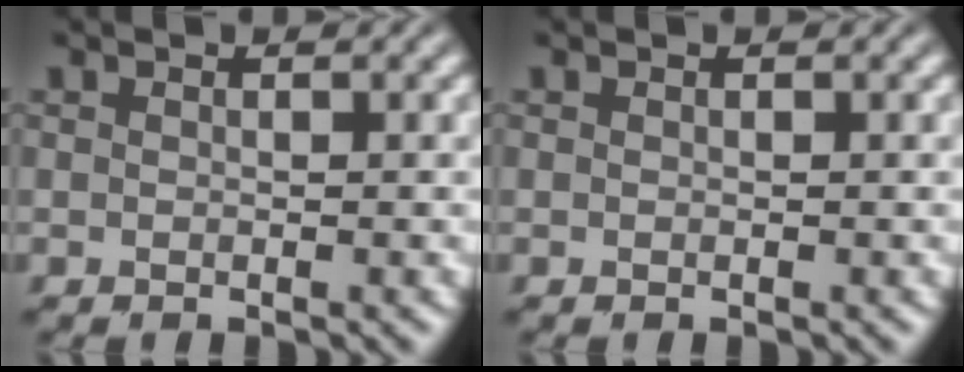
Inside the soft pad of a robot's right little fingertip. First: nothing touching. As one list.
[{"total": 0.0}]